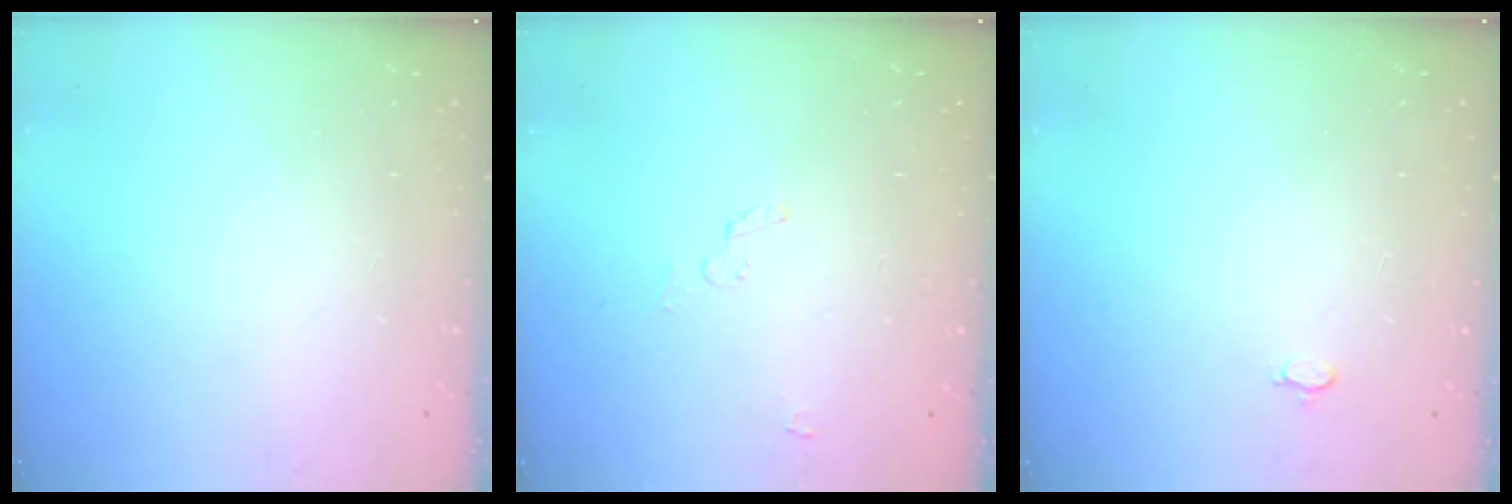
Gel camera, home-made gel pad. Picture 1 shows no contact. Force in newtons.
{"total": 2.5, "press": 2.5, "slide": 0.3}
{"total": 2.6, "press": 2.6, "slide": 0.3}